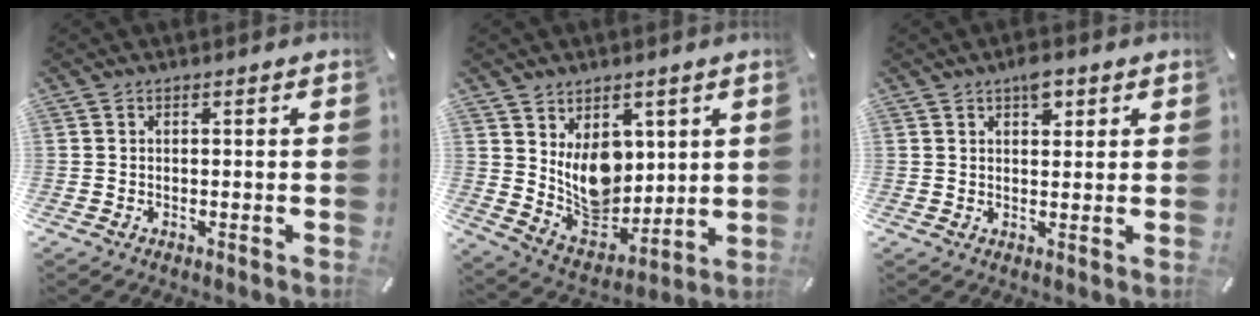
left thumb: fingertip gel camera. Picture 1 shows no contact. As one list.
[{"total": 11.5, "force": [3.9, 9.1, 5.7], "torque": [-0.098, -0.034, 0.085]}, {"total": 4.2, "force": [2.3, 2.3, 2.7], "torque": [-0.026, -0.007, 0.033]}]